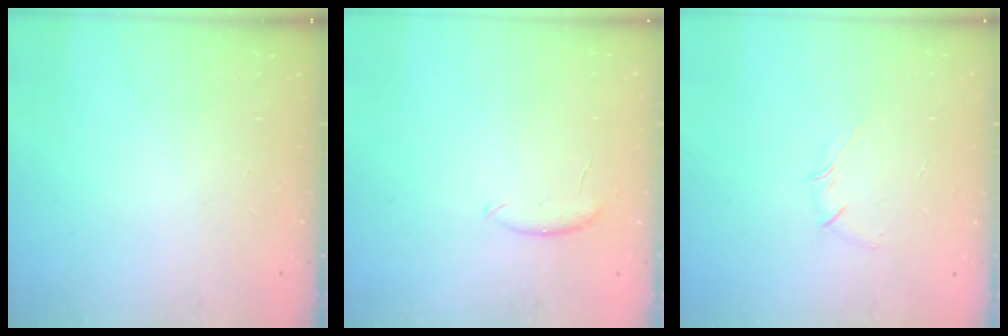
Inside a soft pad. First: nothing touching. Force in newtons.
{"total": 5.5, "press": 5.5, "slide": 0.5}
{"total": 3.7, "press": 3.6, "slide": 0.9}